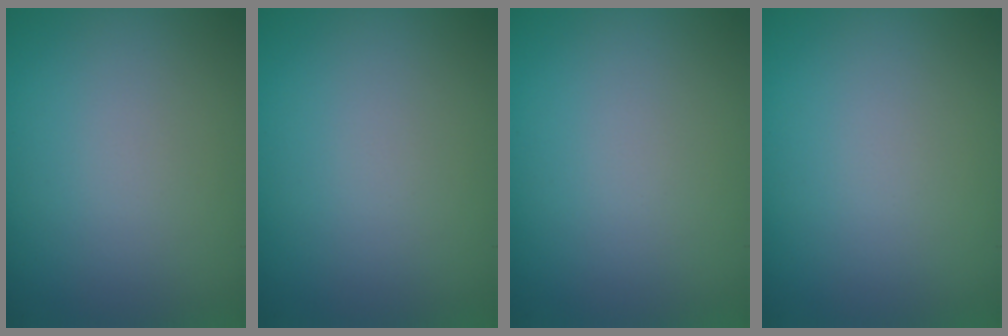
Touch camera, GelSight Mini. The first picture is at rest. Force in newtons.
{"total": 0.0}
{"total": 0.0}
{"total": 0.0}